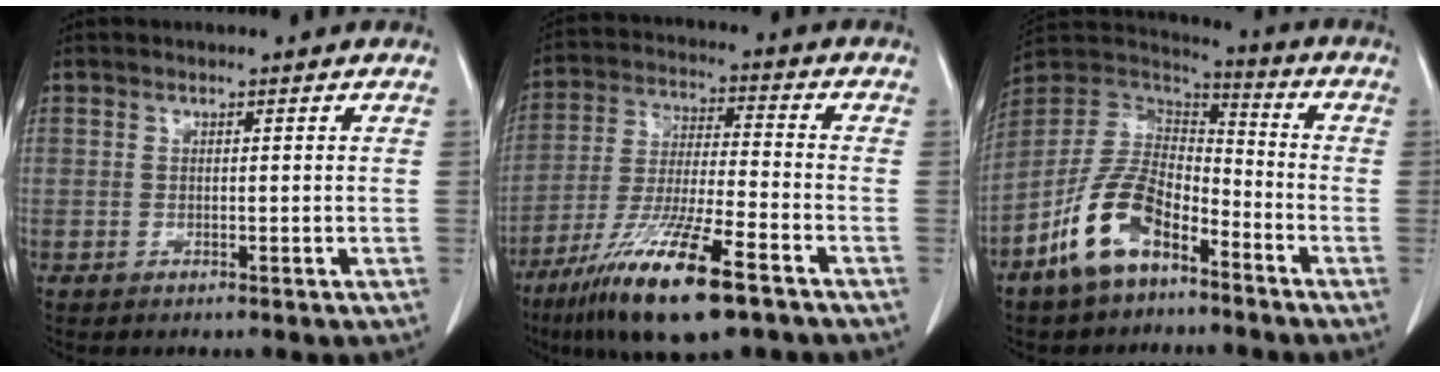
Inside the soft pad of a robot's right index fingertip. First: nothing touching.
{"total": 16.3, "force": [-9.9, 1.9, 12.8], "torque": [-0.250, -0.039, -0.181]}
{"total": 12.6, "force": [-7.4, 6.0, 8.2], "torque": [-0.175, 0.013, -0.147]}